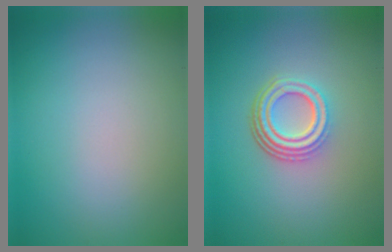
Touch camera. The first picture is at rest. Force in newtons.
{"total": 4.5, "press": 3.3, "slide": 3.1}